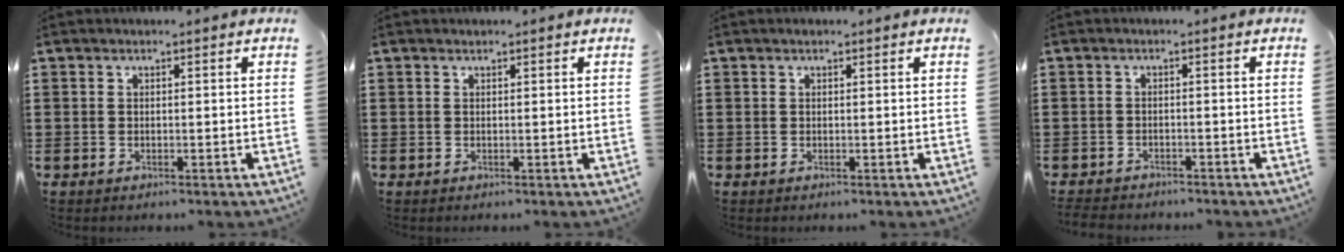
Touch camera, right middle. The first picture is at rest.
{"total": 0.0}
{"total": 0.0}
{"total": 1.8, "force": [-1.8, 0.2, 0.0], "torque": [-0.006, -0.001, -0.039]}